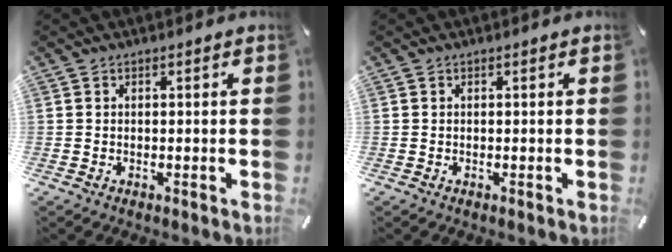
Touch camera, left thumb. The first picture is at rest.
{"total": 0.0}